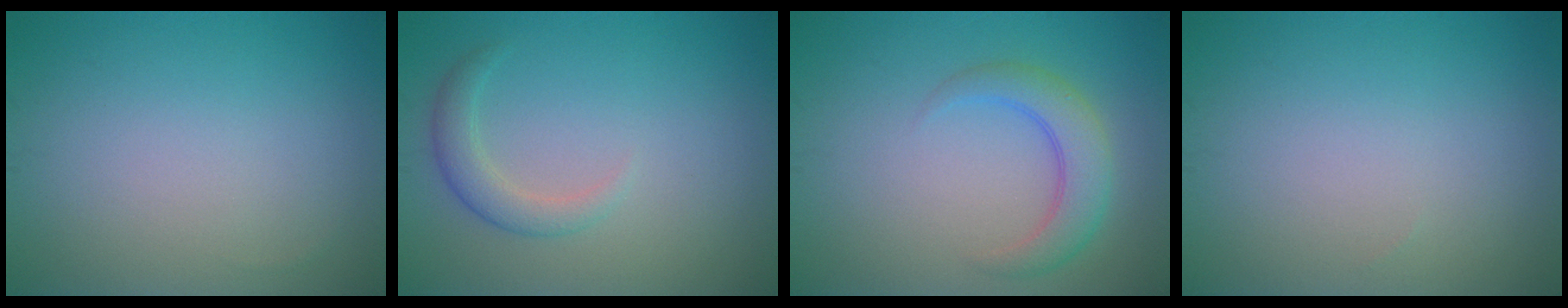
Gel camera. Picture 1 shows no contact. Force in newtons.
{"total": 2.2, "press": 2.2, "slide": 0.1}
{"total": 3.5, "press": 3.5, "slide": 0.1}
{"total": 0.0}